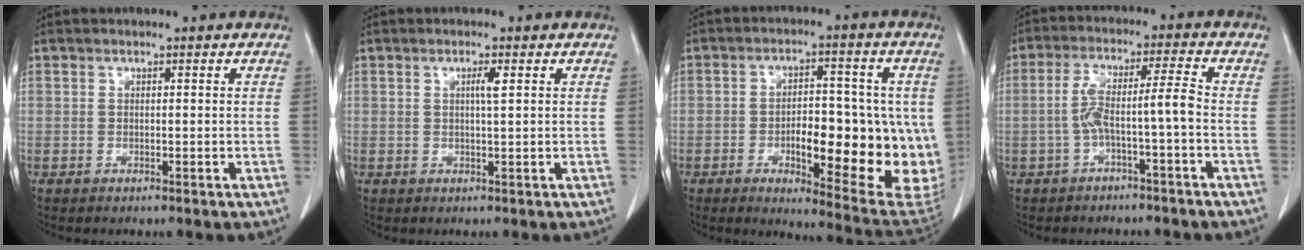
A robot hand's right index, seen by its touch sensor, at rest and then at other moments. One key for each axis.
{"total": 1.7, "fx": 0.5, "fy": -0.1, "fz": 1.6, "tx": -0.029, "ty": 0.001, "tz": 0.009}
{"total": 18.8, "fx": -2.8, "fy": 5.5, "fz": 17.7, "tx": -0.178, "ty": 0.008, "tz": -0.019}
{"total": 6.3, "fx": -1.8, "fy": -0.1, "fz": 6.1, "tx": -0.120, "ty": 0.027, "tz": -0.027}